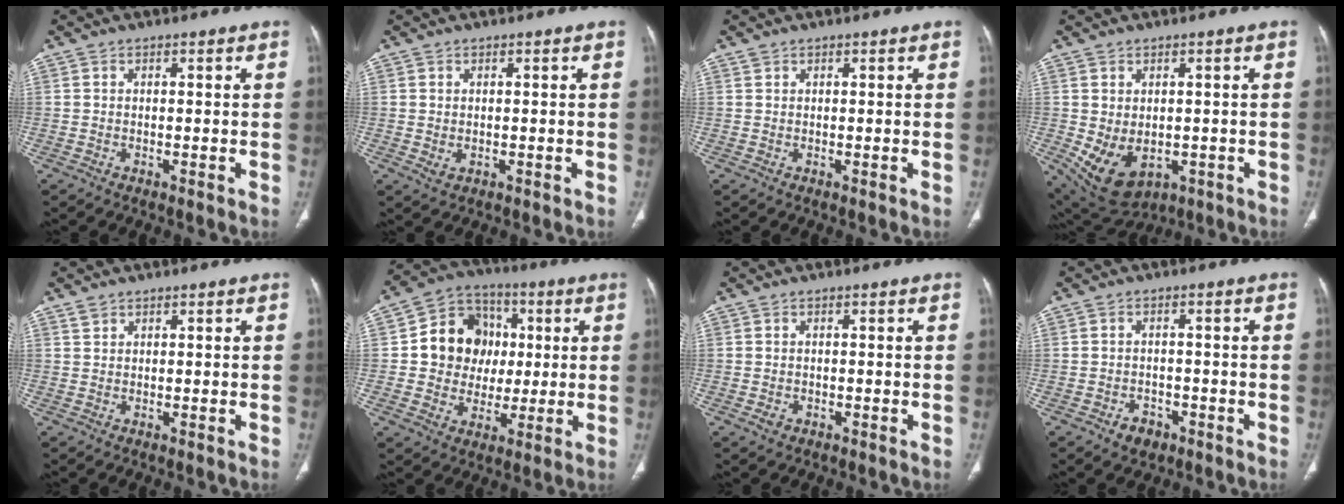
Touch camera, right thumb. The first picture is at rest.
{"total": 1.6, "force": [-0.1, 1.1, 1.1], "torque": [-0.023, -0.003, 0.005]}
{"total": 0.5, "force": [0.4, 0.3, 0.1], "torque": [-0.004, 0.004, 0.009]}
{"total": 10.3, "force": [-2.2, 7.2, 7.0], "torque": [-0.108, -0.002, -0.007]}
{"total": 1.1, "force": [0.9, 0.7, 0.2], "torque": [-0.001, 0.001, 0.017]}
{"total": 13.9, "force": [1.4, 12.4, 6.1], "torque": [-0.051, 0.015, 0.026]}
{"total": 1.5, "force": [-0.5, 1.2, 0.7], "torque": [-0.014, 0.005, -0.004]}
{"total": 3.5, "force": [-2.0, 2.5, 1.4], "torque": [-0.011, 0.015, -0.024]}